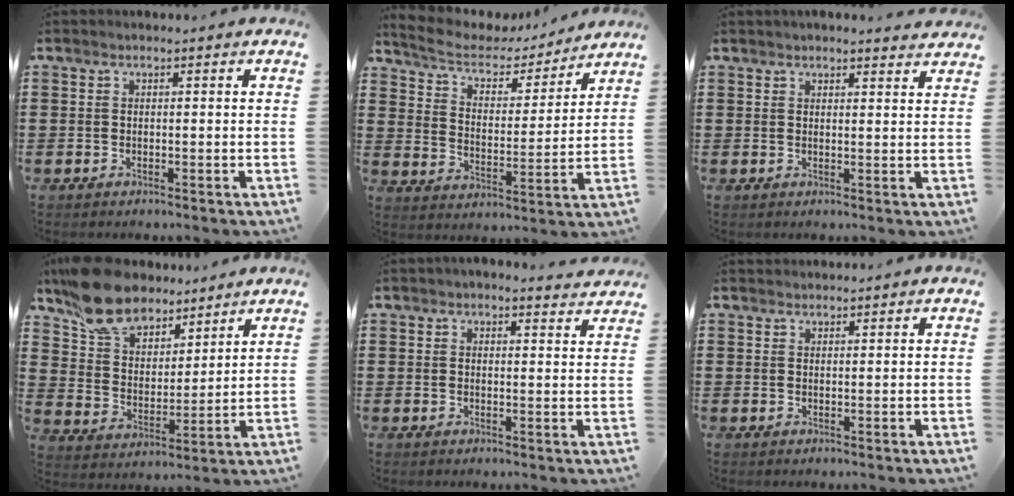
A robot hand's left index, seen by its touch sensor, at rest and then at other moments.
{"total": 5.4, "force": [4.6, 1.8, 1.9], "torque": [-0.064, -0.028, 0.074]}
{"total": 2.1, "force": [2.1, 0.1, 0.3], "torque": [-0.011, -0.003, 0.040]}
{"total": 11.7, "force": [9.8, 5.1, 4.0], "torque": [-0.119, -0.041, 0.188]}
{"total": 2.3, "force": [2.3, 0.3, 0.4], "torque": [-0.007, -0.006, 0.041]}
{"total": 1.2, "force": [1.1, 0.3, -0.2], "torque": [0.000, 0.000, 0.023]}